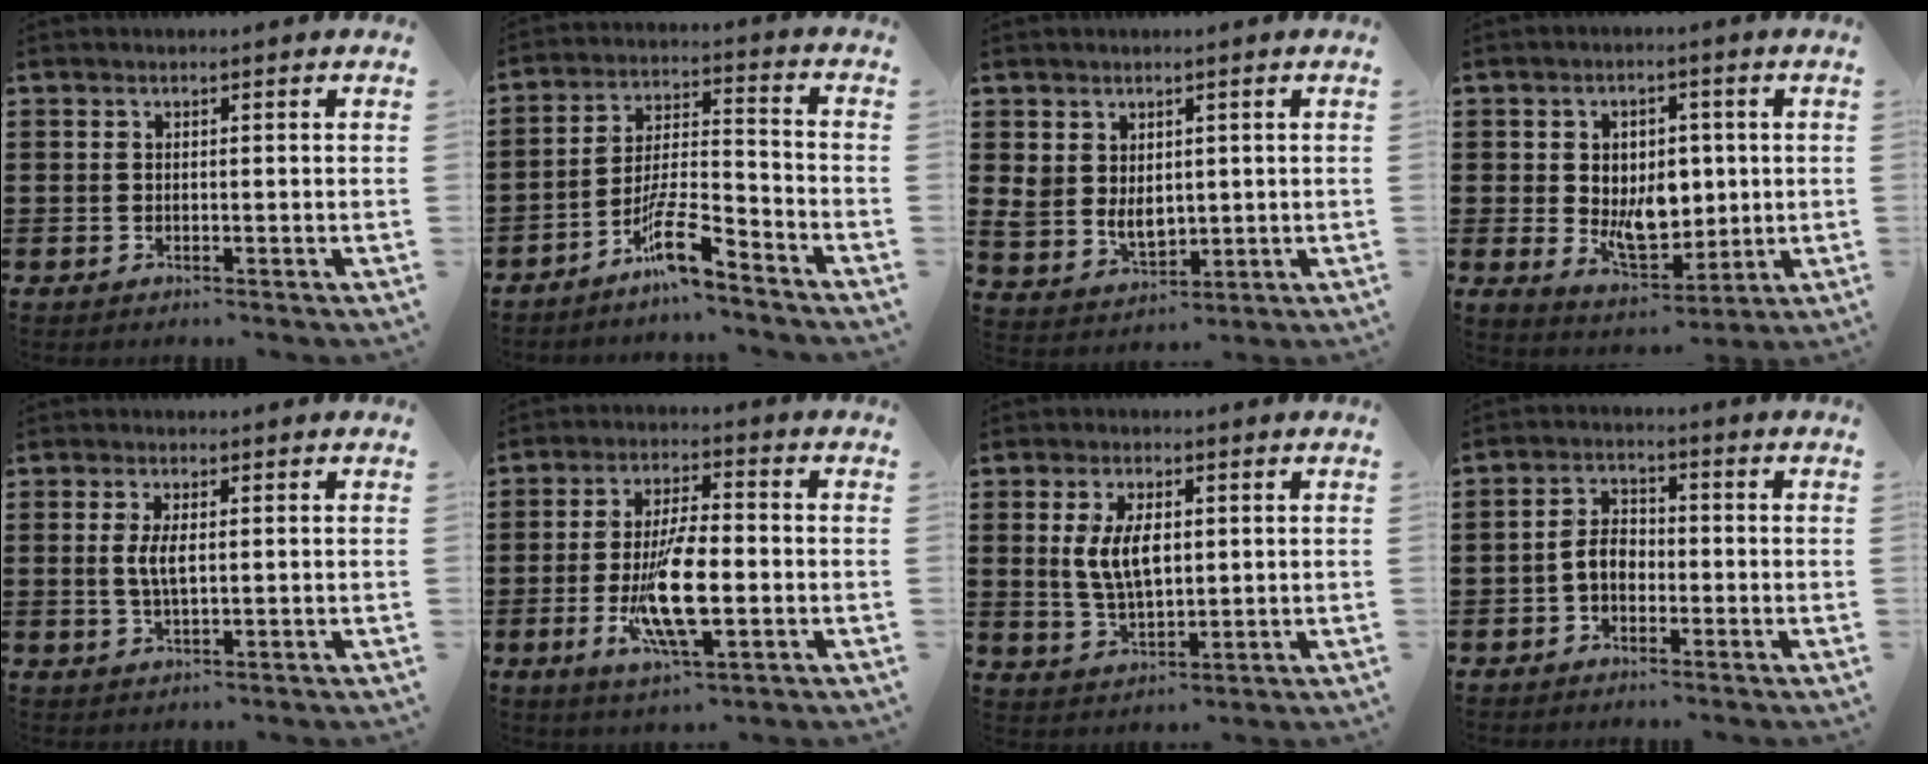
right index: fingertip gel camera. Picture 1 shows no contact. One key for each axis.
{"total": 9.1, "fx": -6.9, "fy": 1.5, "fz": 5.7, "tx": -0.114, "ty": 0.006, "tz": -0.130}
{"total": 4.7, "fx": 1.2, "fy": 3.8, "fz": 2.6, "tx": -0.060, "ty": 0.009, "tz": 0.025}
{"total": 7.7, "fx": 0.2, "fy": 5.7, "fz": 5.2, "tx": -0.079, "ty": 0.009, "tz": 0.005}
{"total": 3.5, "fx": 0.4, "fy": 1.2, "fz": 3.3, "tx": -0.072, "ty": 0.001, "tz": 0.002}
{"total": 11.6, "fx": -2.6, "fy": 3.7, "fz": 10.6, "tx": -0.216, "ty": -0.013, "tz": -0.046}
{"total": 7.0, "fx": 1.0, "fy": 3.4, "fz": 6.0, "tx": -0.120, "ty": 0.004, "tz": 0.013}
{"total": 4.3, "fx": -1.2, "fy": 2.8, "fz": 3.0, "tx": -0.072, "ty": 0.004, "tz": -0.028}